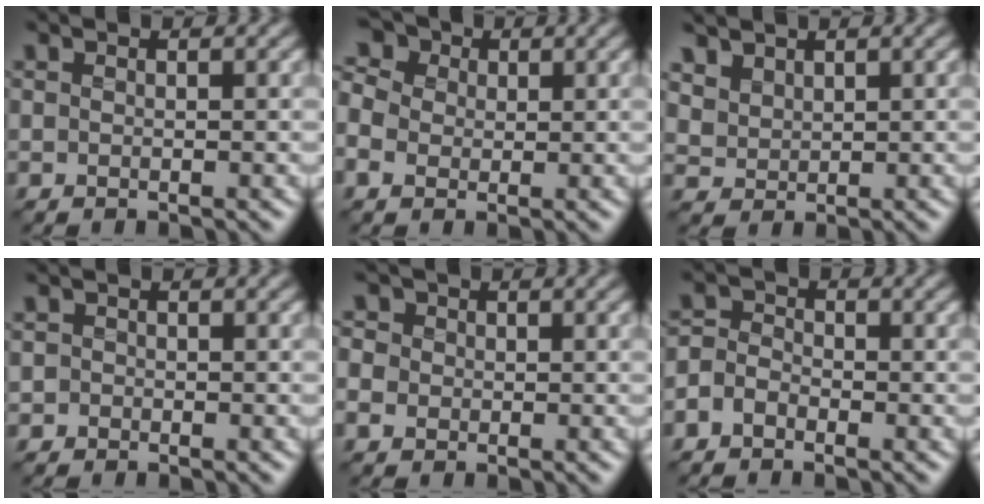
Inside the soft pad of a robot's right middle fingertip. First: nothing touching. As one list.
[{"total": 6.0, "force": [1.0, 5.0, 3.3], "torque": [-0.090, 0.027, 0.007]}, {"total": 3.9, "force": [2.8, 2.4, 1.3], "torque": [-0.054, 0.002, 0.070]}, {"total": 0.7, "force": [-0.2, 0.6, 0.0], "torque": [0.005, -0.004, -0.005]}, {"total": 3.3, "force": [0.2, 3.0, 1.3], "torque": [-0.028, 0.017, -0.008]}, {"total": 2.2, "force": [-1.2, 1.6, 1.0], "torque": [-0.014, 0.003, -0.033]}]